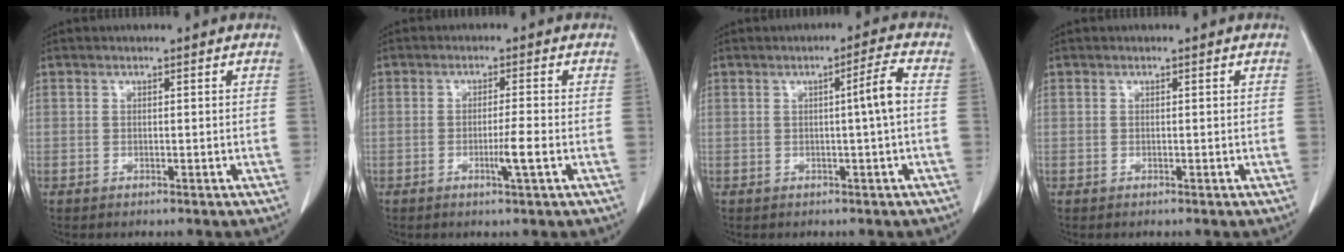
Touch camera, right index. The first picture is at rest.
{"total": 3.5, "force": [-1.1, -0.5, 3.3], "torque": [-0.056, -0.006, -0.019]}
{"total": 3.8, "force": [-0.1, -0.8, 3.7], "torque": [-0.055, 0.003, -0.001]}
{"total": 0.0}